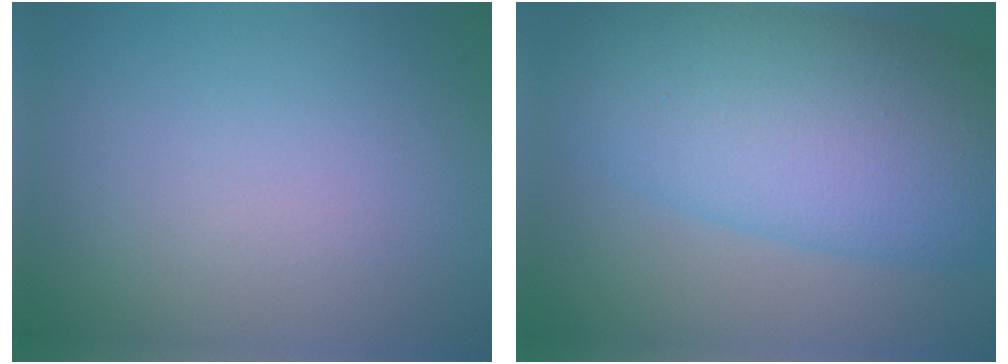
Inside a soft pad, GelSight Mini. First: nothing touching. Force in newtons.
{"total": 11.6, "press": 11.6, "slide": 0.2}